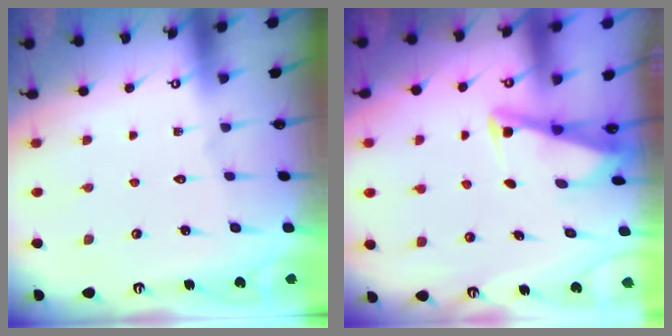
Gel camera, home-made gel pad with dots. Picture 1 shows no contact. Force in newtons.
{"total": 2.7, "press": 2.7, "slide": 0.4}